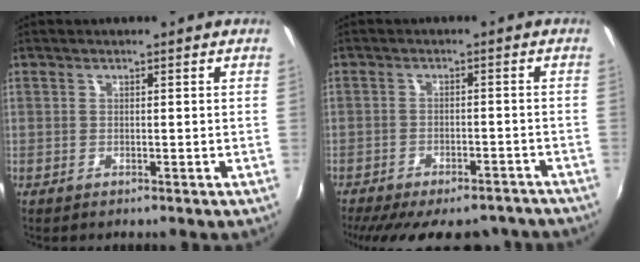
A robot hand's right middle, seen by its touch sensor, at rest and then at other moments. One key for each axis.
{"total": 19.0, "fx": -15.7, "fy": 6.7, "fz": 8.4, "tx": -0.173, "ty": -0.019, "tz": -0.203}